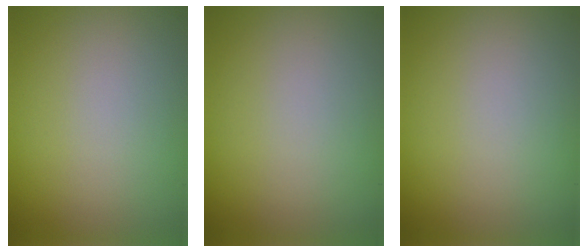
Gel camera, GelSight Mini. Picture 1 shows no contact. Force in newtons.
{"total": 0.0}
{"total": 0.0}